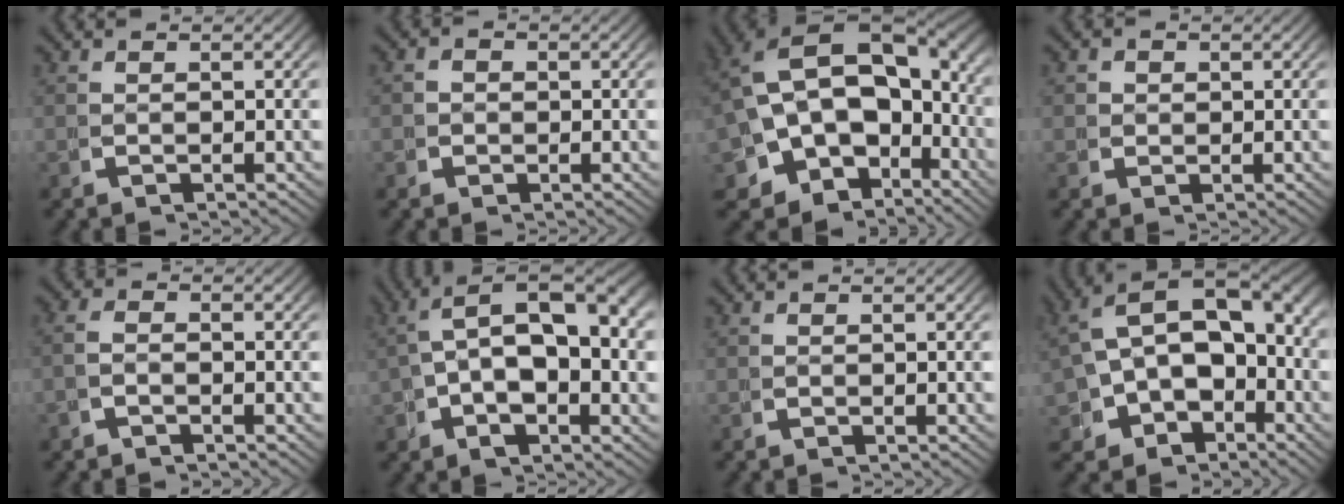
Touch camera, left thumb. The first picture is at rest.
{"total": 1.1, "force": [-0.3, 1.1, 0.1], "torque": [0.004, -0.001, -0.012]}
{"total": 16.4, "force": [-0.8, 12.5, 10.6], "torque": [-0.216, -0.043, -0.005]}
{"total": 1.7, "force": [0.4, 1.6, 0.3], "torque": [-0.004, -0.005, 0.005]}
{"total": 1.1, "force": [-0.8, 0.6, 0.4], "torque": [-0.006, 0.004, -0.022]}
{"total": 9.8, "force": [2.0, 5.8, 7.6], "torque": [-0.113, 0.007, 0.020]}
{"total": 0.0}
{"total": 11.7, "force": [1.0, 8.9, 7.4], "torque": [-0.128, -0.014, 0.015]}